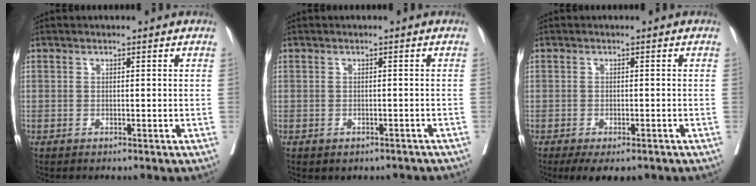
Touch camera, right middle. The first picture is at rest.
{"total": 4.2, "force": [-3.3, 2.2, 1.4], "torque": [-0.021, 0.010, -0.032]}
{"total": 6.3, "force": [-4.6, 2.3, 3.6], "torque": [-0.045, -0.007, -0.066]}